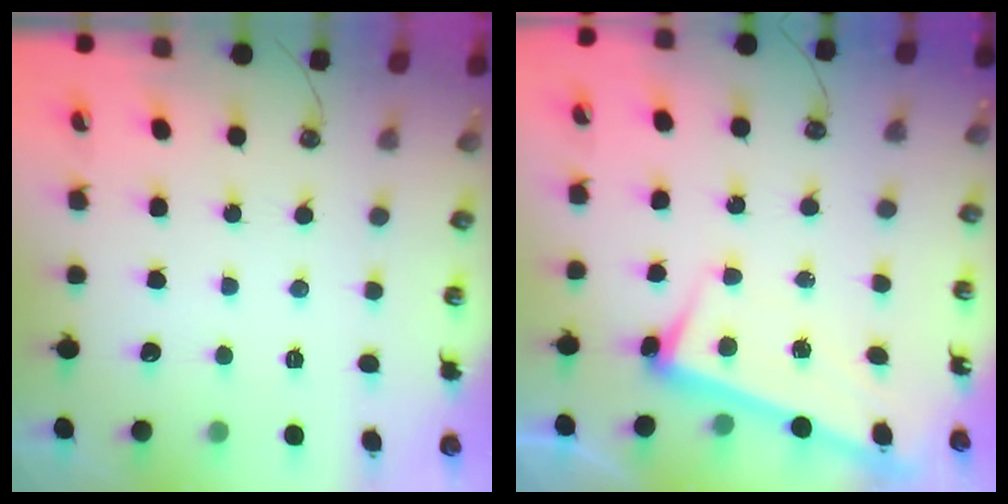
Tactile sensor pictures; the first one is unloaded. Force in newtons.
{"total": 2.8, "press": 2.7, "slide": 0.7}